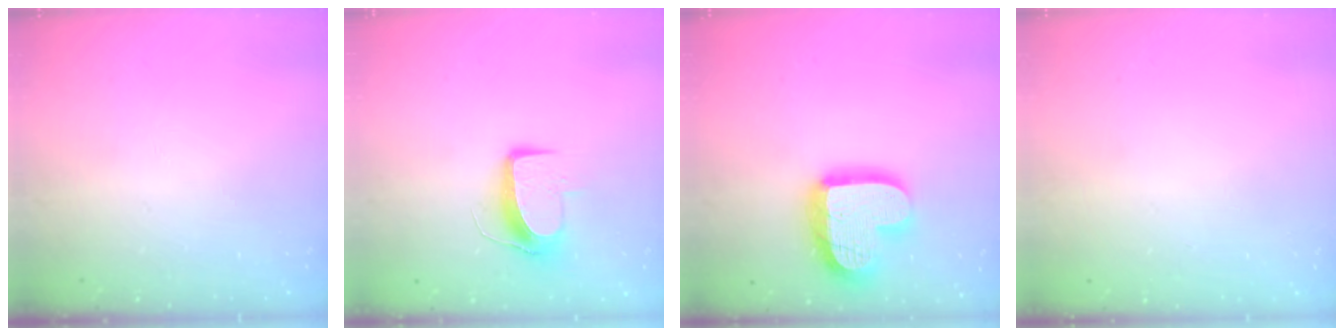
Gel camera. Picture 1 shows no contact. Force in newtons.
{"total": 9.6, "press": 9.6, "slide": 0.3}
{"total": 17.7, "press": 17.7, "slide": 1.5}
{"total": 0.0}